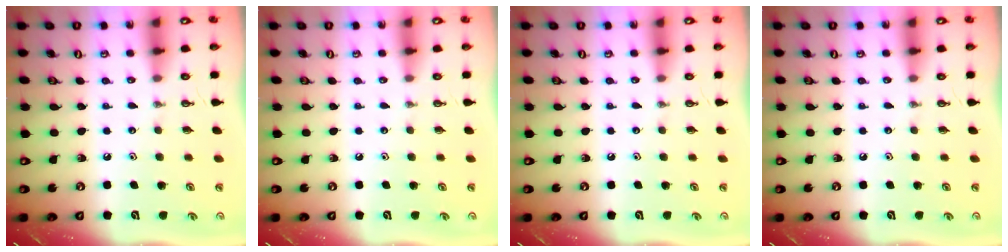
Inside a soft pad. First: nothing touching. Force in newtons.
{"total": 0.0}
{"total": 0.0}
{"total": 0.0}